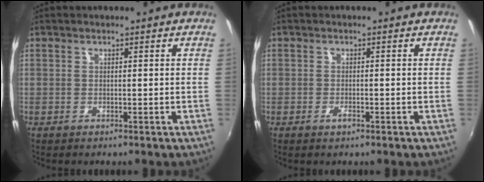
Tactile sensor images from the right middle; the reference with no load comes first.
{"total": 1.3, "force": [-0.8, 0.6, 0.7], "torque": [-0.014, -0.002, -0.015]}